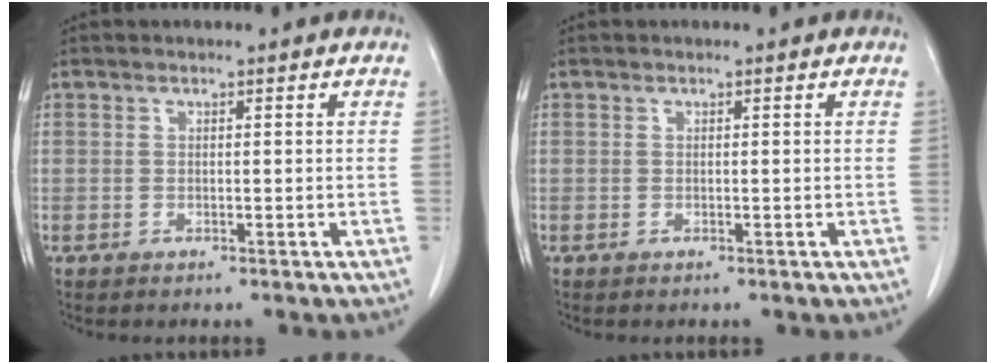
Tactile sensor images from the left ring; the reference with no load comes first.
{"total": 0.0}